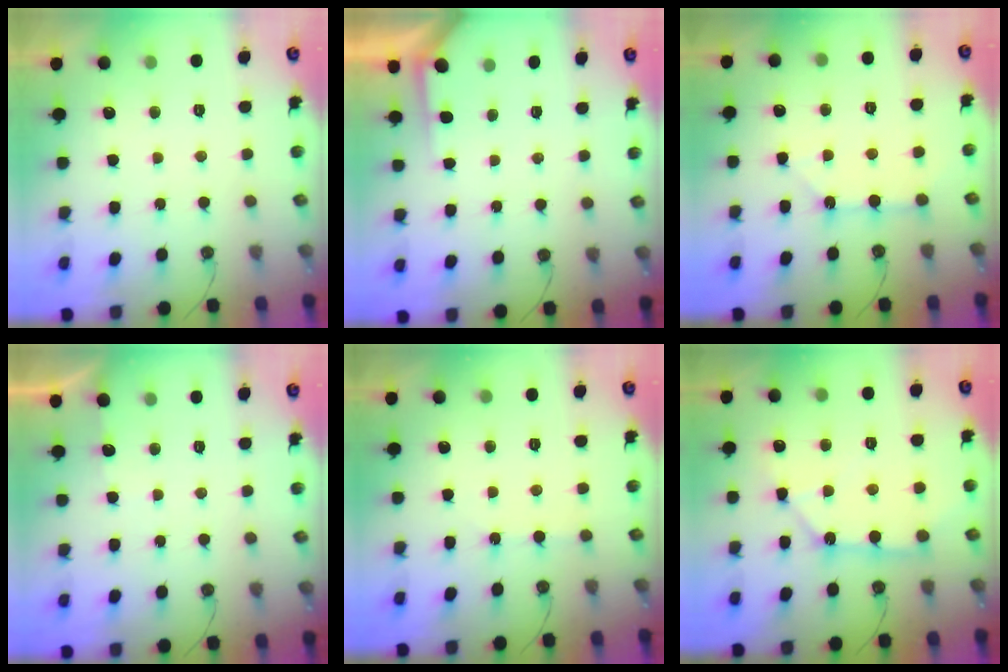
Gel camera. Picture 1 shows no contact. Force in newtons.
{"total": 2.7, "press": 2.7, "slide": 0.3}
{"total": 3.7, "press": 3.7, "slide": 0.4}
{"total": 2.2, "press": 2.2, "slide": 0.3}
{"total": 1.9, "press": 1.9, "slide": 0.4}
{"total": 11.0, "press": 10.9, "slide": 1.5}